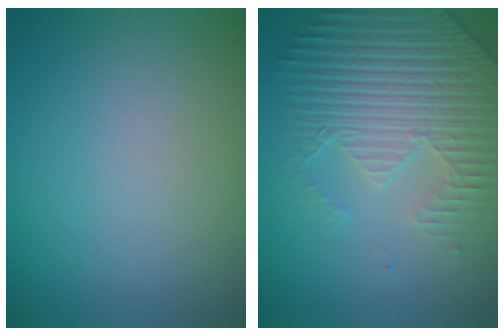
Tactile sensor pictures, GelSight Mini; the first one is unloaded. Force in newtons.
{"total": 4.3, "press": 4.1, "slide": 1.1}